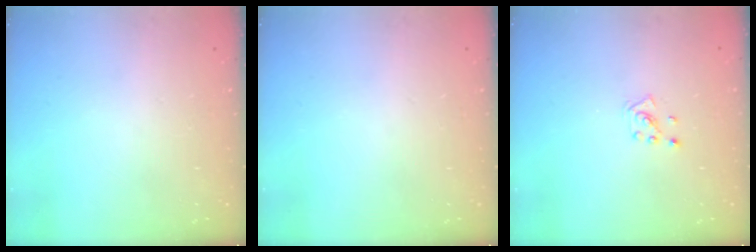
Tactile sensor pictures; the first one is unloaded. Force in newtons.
{"total": 0.0}
{"total": 2.1, "press": 2.0, "slide": 0.3}